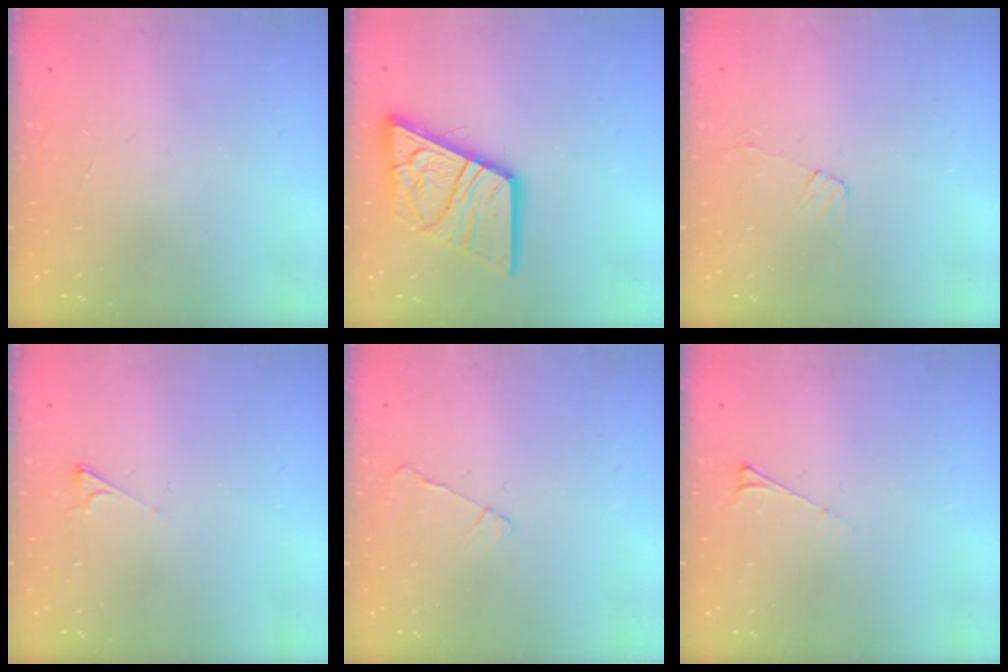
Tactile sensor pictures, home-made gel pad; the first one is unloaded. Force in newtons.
{"total": 16.4, "press": 16.3, "slide": 1.9}
{"total": 4.4, "press": 4.4, "slide": 0.4}
{"total": 2.8, "press": 2.7, "slide": 0.5}
{"total": 2.6, "press": 2.6, "slide": 0.5}
{"total": 3.4, "press": 3.4, "slide": 0.5}